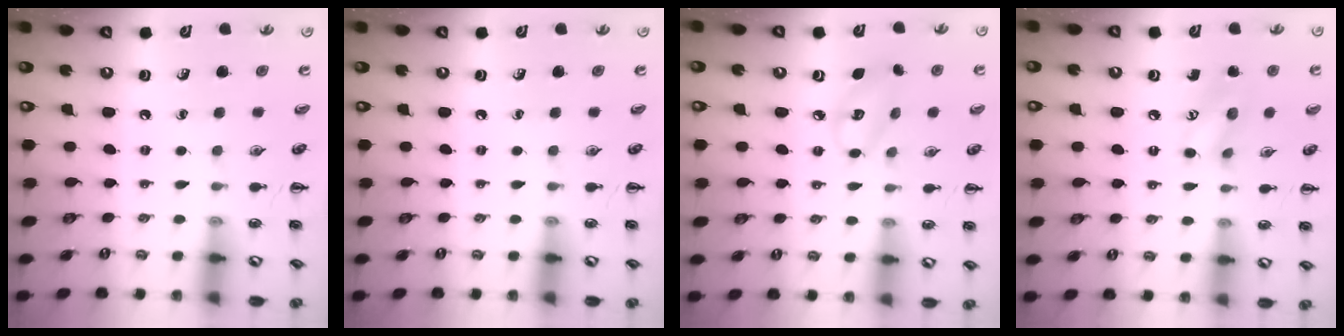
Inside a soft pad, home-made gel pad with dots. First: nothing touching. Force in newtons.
{"total": 0.0}
{"total": 6.7, "press": 6.7, "slide": 0.9}
{"total": 8.1, "press": 8.1, "slide": 0.7}